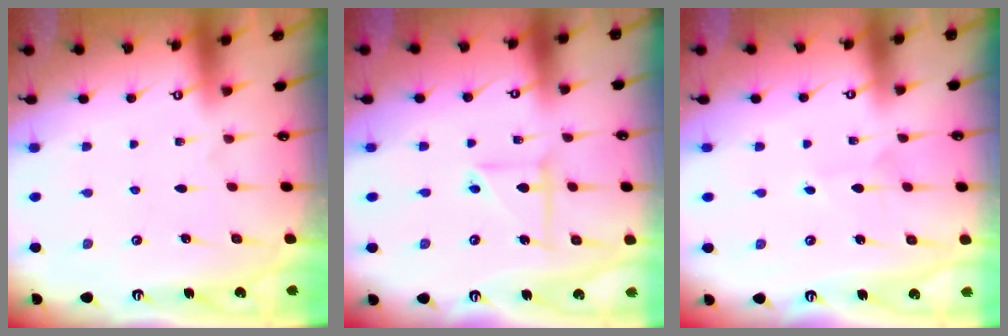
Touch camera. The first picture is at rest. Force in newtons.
{"total": 5.7, "press": 5.7, "slide": 0.5}
{"total": 1.5, "press": 1.4, "slide": 0.1}